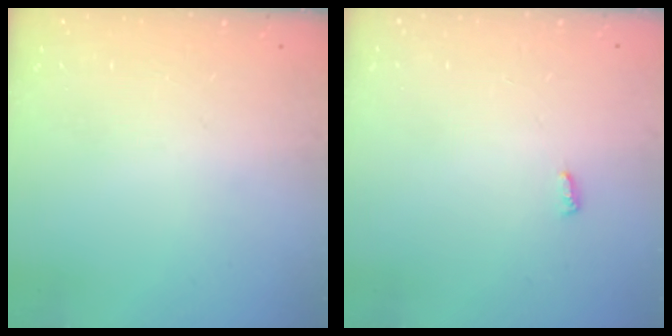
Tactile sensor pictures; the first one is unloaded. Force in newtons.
{"total": 2.8, "press": 2.8, "slide": 0.4}